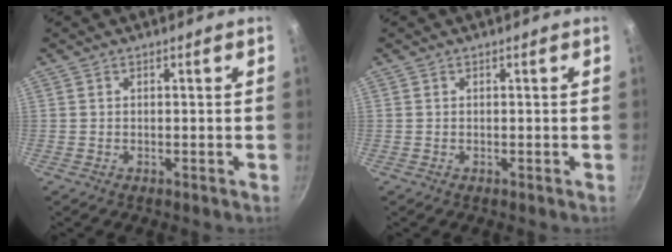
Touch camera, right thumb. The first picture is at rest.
{"total": 0.0}